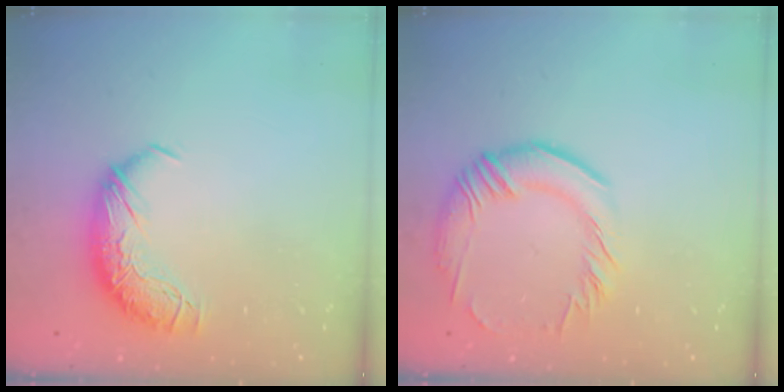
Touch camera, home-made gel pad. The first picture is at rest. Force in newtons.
{"total": 3.5, "press": 3.0, "slide": 1.6}